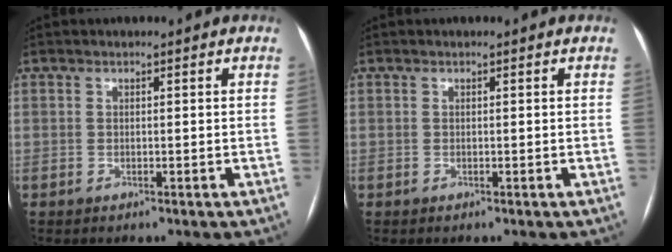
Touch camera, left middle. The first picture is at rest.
{"total": 0.0}